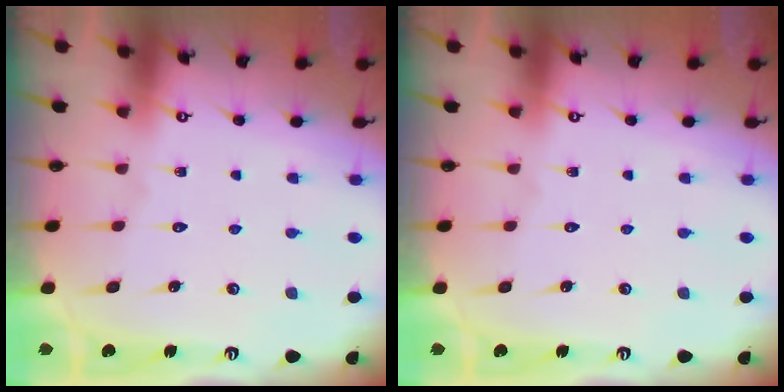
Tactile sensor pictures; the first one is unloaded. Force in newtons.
{"total": 0.0}